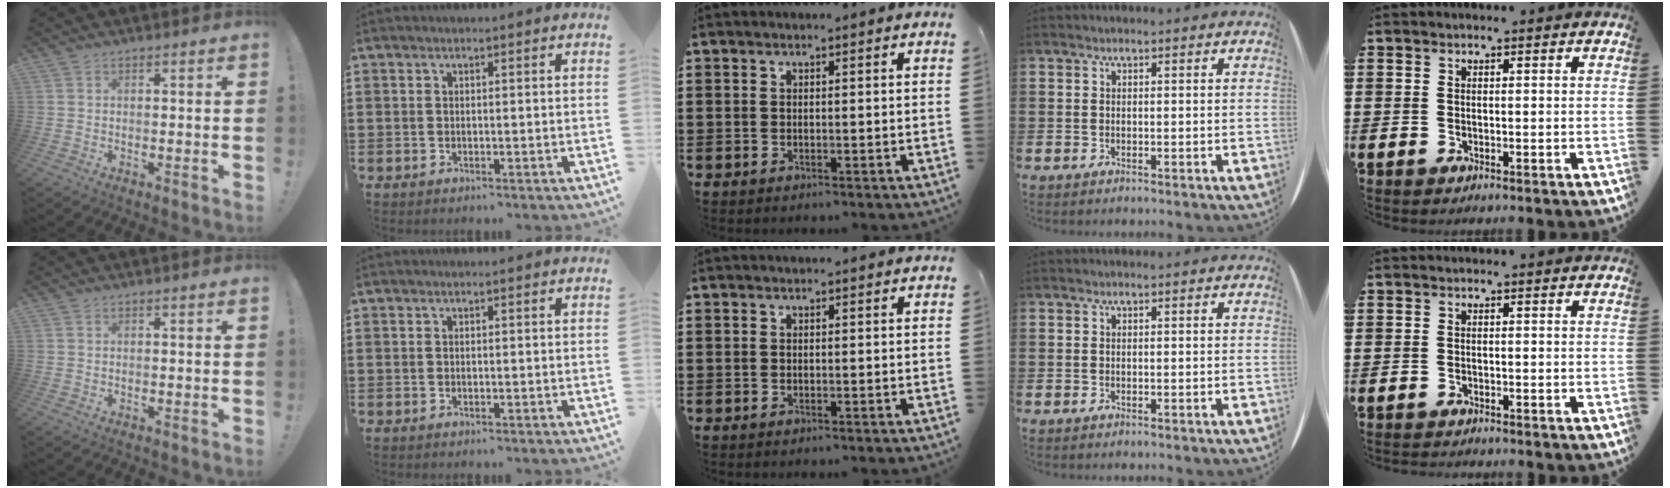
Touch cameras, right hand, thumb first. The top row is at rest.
{"little": {"total": 0.5, "force": [-0.5, 0.0, 0.0], "torque": [-0.001, -0.002, -0.011]}}